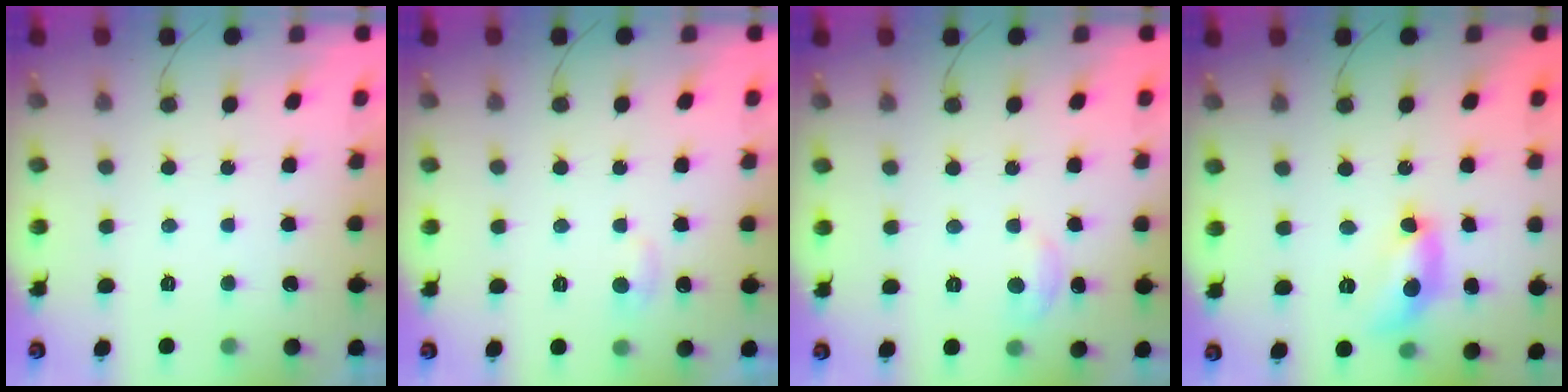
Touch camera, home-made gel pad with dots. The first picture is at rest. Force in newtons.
{"total": 3.9, "press": 3.8, "slide": 0.4}
{"total": 4.6, "press": 4.5, "slide": 0.6}
{"total": 13.3, "press": 13.2, "slide": 0.9}